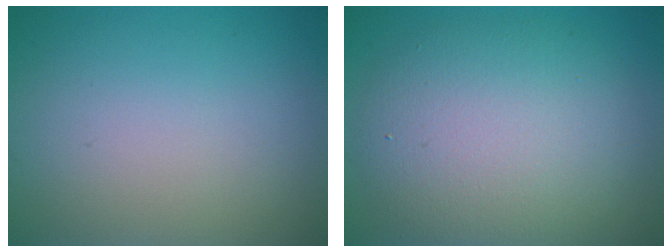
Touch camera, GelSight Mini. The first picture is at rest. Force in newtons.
{"total": 9.1, "press": 9.1, "slide": 0.3}